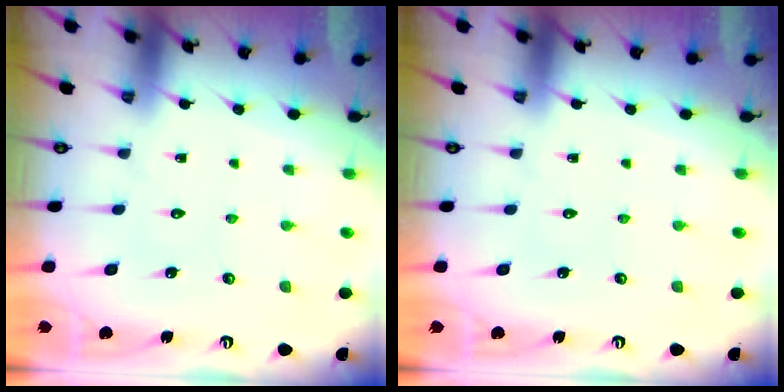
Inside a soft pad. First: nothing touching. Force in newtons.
{"total": 0.0}